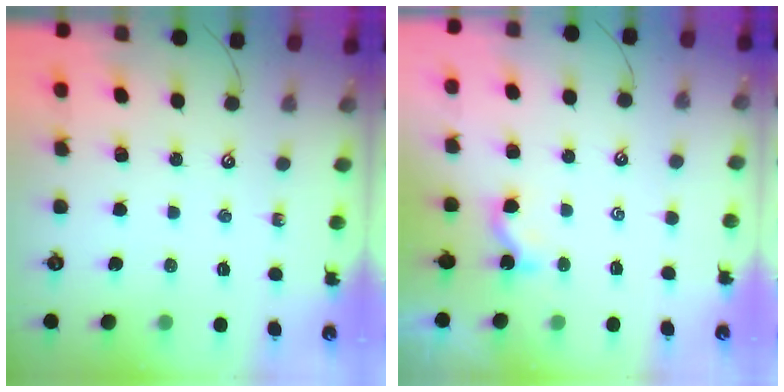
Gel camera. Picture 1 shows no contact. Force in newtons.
{"total": 1.5, "press": 1.5, "slide": 0.2}